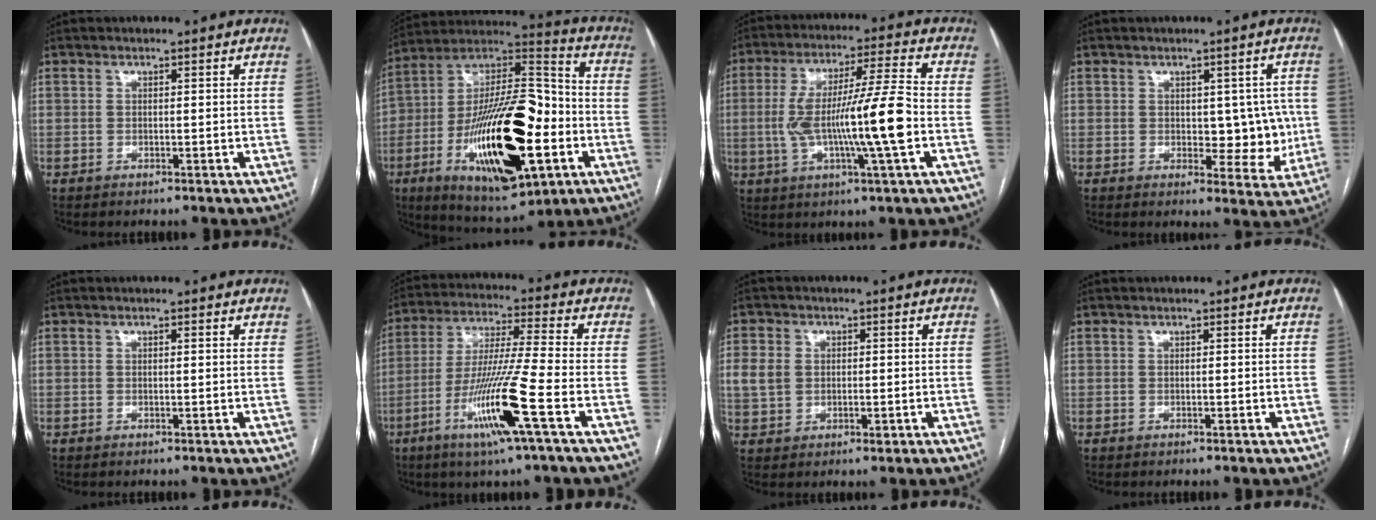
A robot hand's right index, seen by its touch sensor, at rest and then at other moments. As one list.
[{"total": 28.3, "force": [-8.1, 8.8, 25.7], "torque": [-0.463, -0.008, -0.123]}, {"total": 14.8, "force": [-2.0, 0.2, 14.7], "torque": [-0.272, 0.006, -0.038]}, {"total": 6.6, "force": [0.3, 3.8, 5.4], "torque": [-0.050, 0.007, 0.015]}, {"total": 0.9, "force": [0.5, 0.1, 0.7], "torque": [-0.012, 0.005, 0.003]}, {"total": 13.9, "force": [-5.7, -1.1, 12.7], "torque": [-0.255, -0.020, -0.111]}, {"total": 5.6, "force": [0.5, 4.7, 3.1], "torque": [-0.072, 0.009, 0.015]}, {"total": 0.0}]